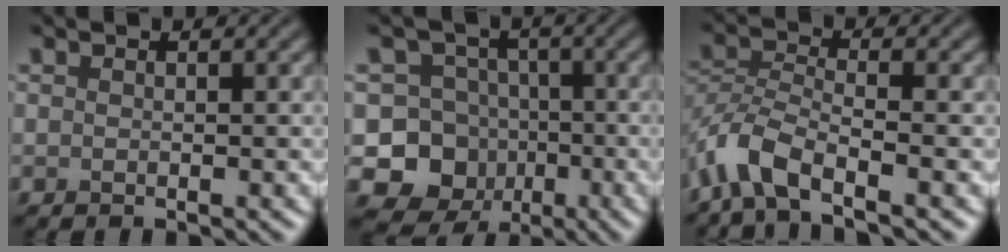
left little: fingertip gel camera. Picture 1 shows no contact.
{"total": 8.1, "force": [-2.3, 7.5, 2.2], "torque": [-0.025, 0.005, -0.062]}
{"total": 5.0, "force": [-3.4, 1.7, 3.3], "torque": [-0.066, -0.002, -0.078]}